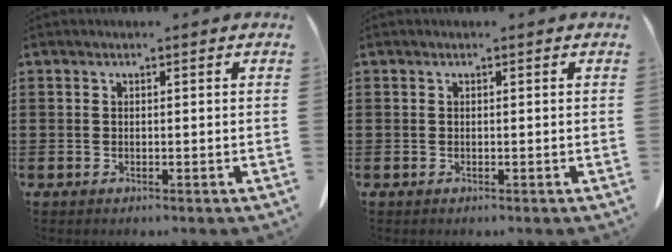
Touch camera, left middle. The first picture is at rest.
{"total": 0.0}